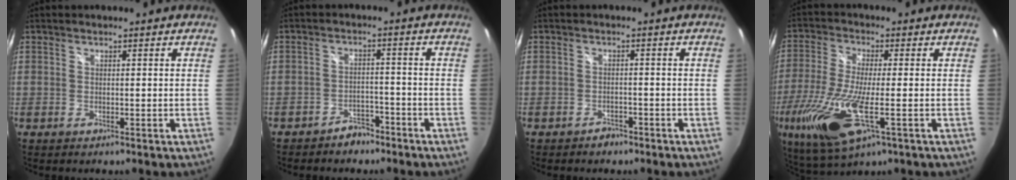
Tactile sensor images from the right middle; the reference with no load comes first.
{"total": 4.2, "force": [-3.5, 2.2, 0.8], "torque": [-0.024, 0.011, -0.050]}
{"total": 2.2, "force": [-1.7, 1.3, 0.4], "torque": [-0.012, 0.000, -0.025]}
{"total": 16.1, "force": [-5.7, 4.9, 14.3], "torque": [-0.310, -0.043, -0.104]}